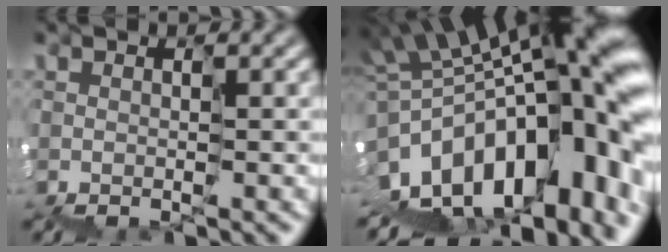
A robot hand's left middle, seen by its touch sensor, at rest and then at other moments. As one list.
[{"total": 14.9, "force": [-3.7, 6.9, 12.7], "torque": [-0.172, 0.016, -0.065]}]